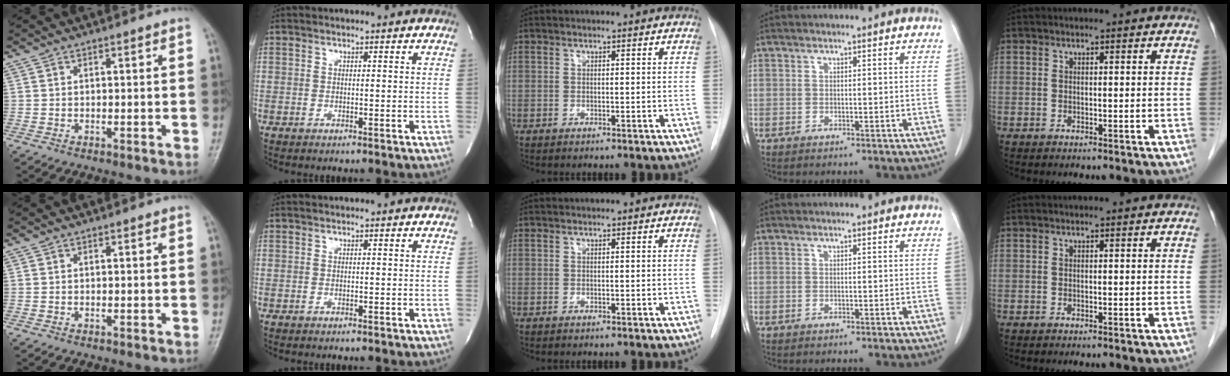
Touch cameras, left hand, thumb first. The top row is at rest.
{}